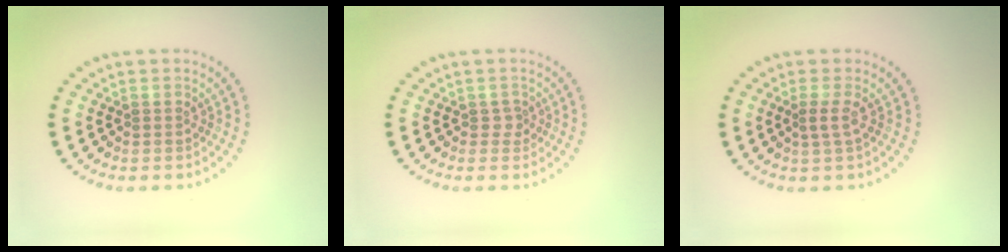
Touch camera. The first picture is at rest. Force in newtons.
{"total": 0.9, "press": 0.6, "slide": 0.7}
{"total": 1.4, "press": 1.1, "slide": 0.9}